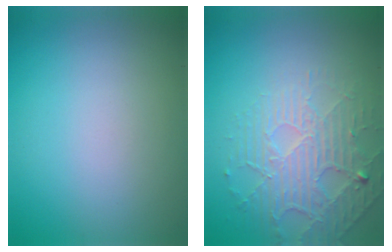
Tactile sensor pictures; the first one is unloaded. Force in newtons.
{"total": 4.7, "press": 3.6, "slide": 3.0}